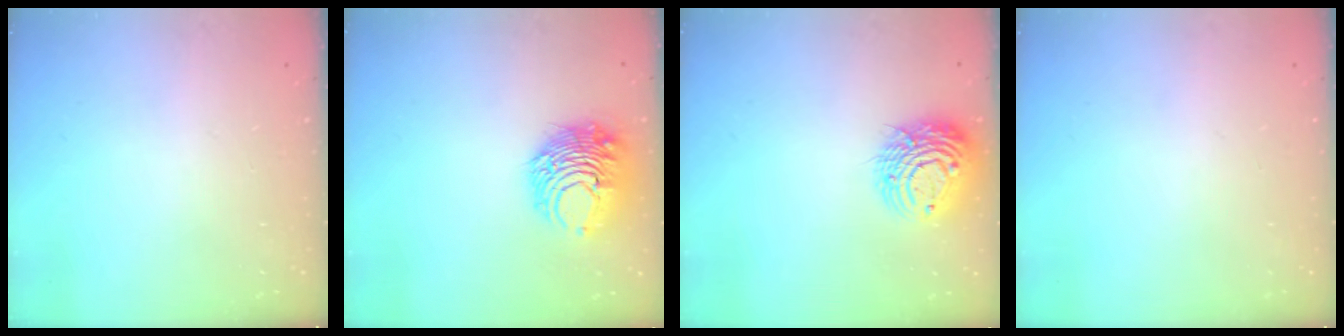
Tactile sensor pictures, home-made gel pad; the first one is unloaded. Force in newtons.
{"total": 11.2, "press": 11.2, "slide": 0.7}
{"total": 12.1, "press": 12.0, "slide": 1.4}
{"total": 0.0}